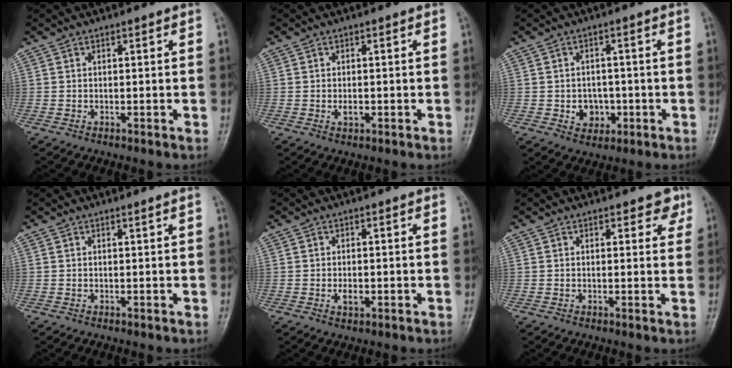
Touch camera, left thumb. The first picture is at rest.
{"total": 1.5, "force": [-0.4, 1.0, 1.1], "torque": [-0.011, 0.002, -0.003]}
{"total": 4.9, "force": [-1.2, 4.2, 2.2], "torque": [-0.002, 0.010, -0.011]}
{"total": 0.6, "force": [0.3, -0.3, 0.5], "torque": [-0.018, -0.006, 0.009]}
{"total": 2.0, "force": [-0.5, 1.2, 1.5], "torque": [-0.022, 0.001, -0.005]}
{"total": 2.9, "force": [1.8, 1.6, 1.6], "torque": [0.008, -0.005, 0.019]}